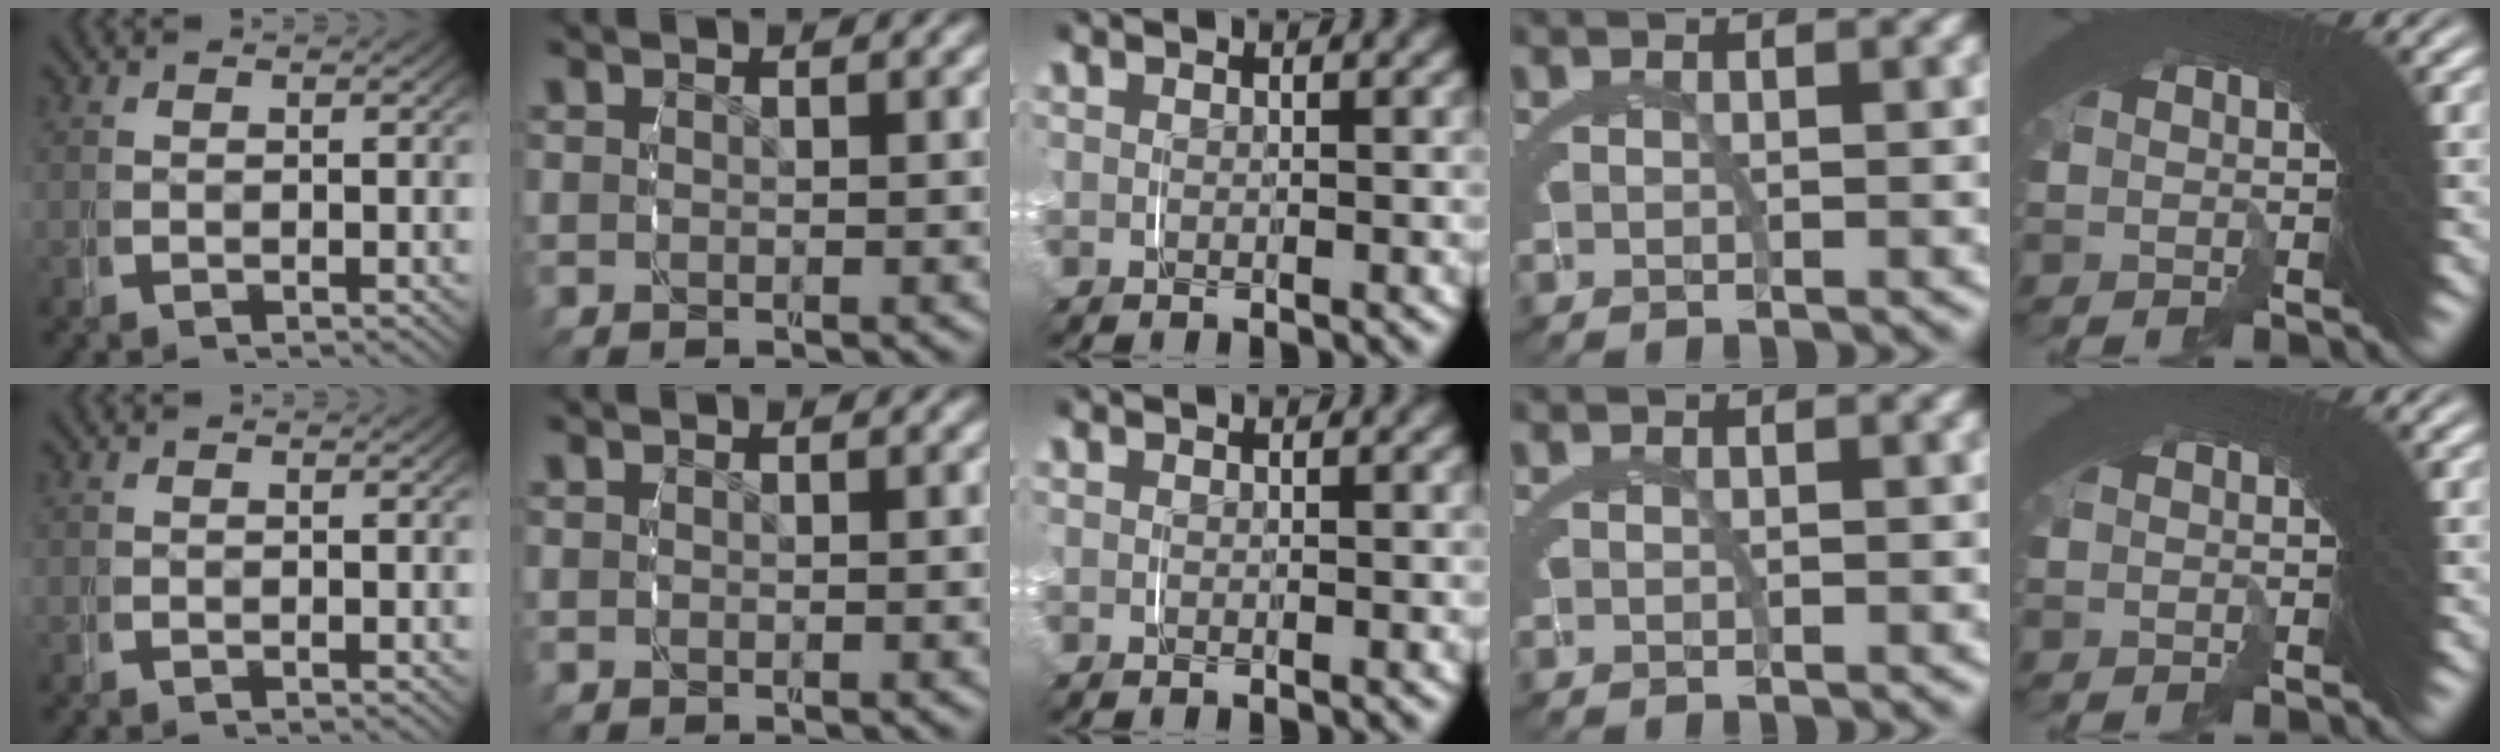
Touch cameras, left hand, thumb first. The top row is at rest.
{}